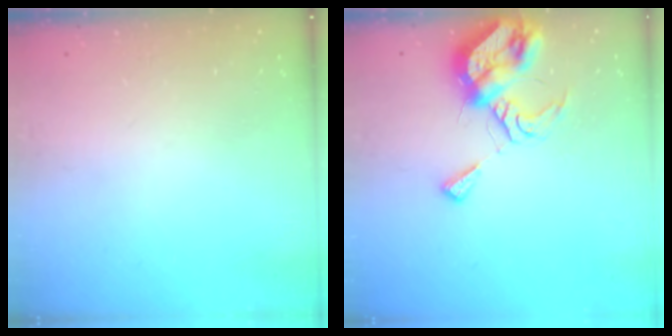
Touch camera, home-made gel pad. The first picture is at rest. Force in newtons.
{"total": 10.2, "press": 10.2, "slide": 1.1}